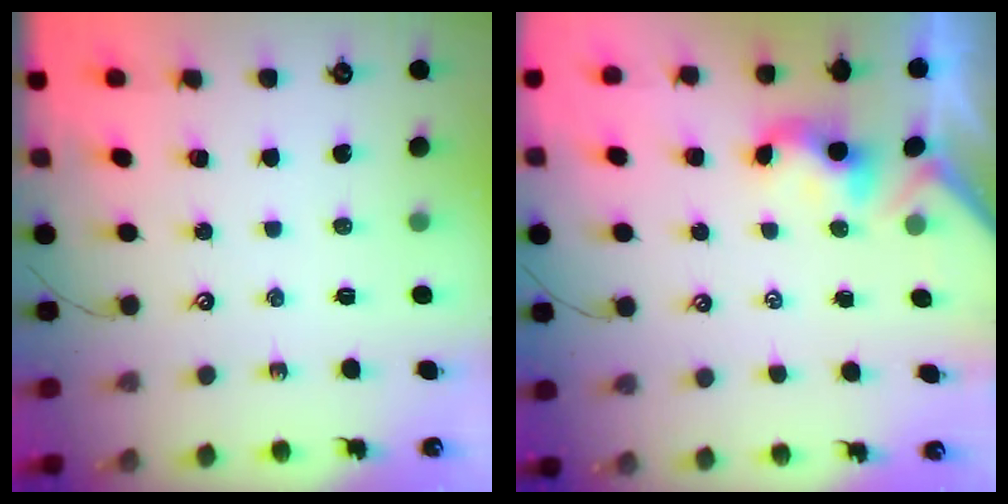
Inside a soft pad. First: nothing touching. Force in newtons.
{"total": 0.6, "press": 0.5, "slide": 0.3}